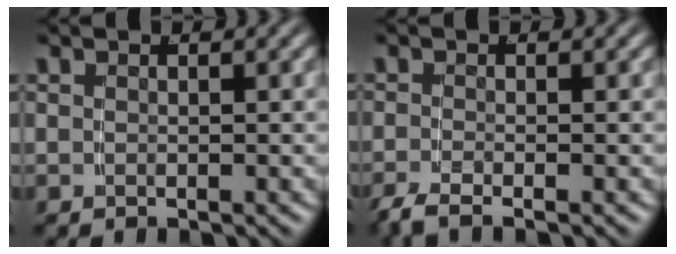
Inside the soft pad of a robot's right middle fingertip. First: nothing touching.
{"total": 2.3, "force": [-1.9, 0.4, 1.2], "torque": [-0.030, -0.010, -0.029]}